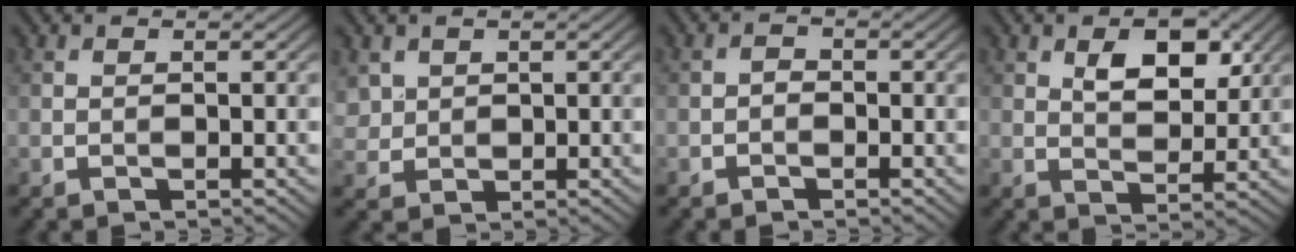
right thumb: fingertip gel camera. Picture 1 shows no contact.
{"total": 3.3, "force": [1.5, 2.6, 1.2], "torque": [-0.043, -0.001, 0.033]}
{"total": 1.1, "force": [-0.7, 0.7, 0.5], "torque": [-0.009, 0.005, -0.017]}
{"total": 5.9, "force": [2.4, 3.2, 4.3], "torque": [-0.072, -0.005, 0.038]}